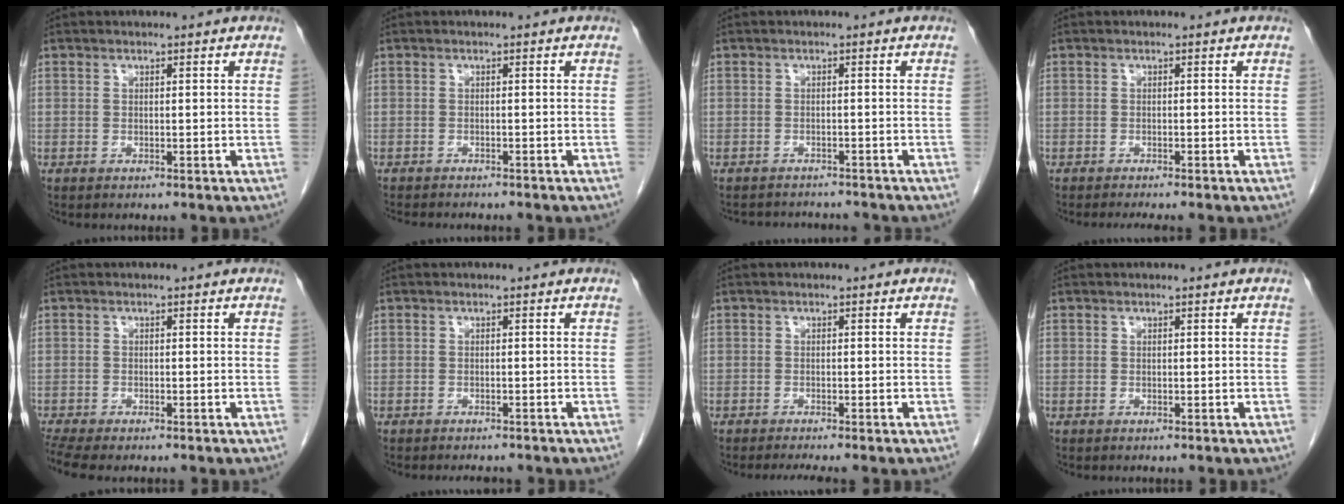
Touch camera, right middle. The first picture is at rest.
{"total": 6.8, "force": [-6.0, 1.5, 2.8], "torque": [-0.035, -0.005, -0.079]}
{"total": 6.3, "force": [-6.0, 1.6, 0.6], "torque": [-0.005, 0.011, -0.070]}
{"total": 3.4, "force": [-3.0, 0.2, 1.6], "torque": [-0.015, -0.005, -0.040]}
{"total": 4.4, "force": [-3.7, 0.8, 2.3], "torque": [-0.045, -0.008, -0.063]}
{"total": 3.0, "force": [-2.7, 0.9, 0.9], "torque": [-0.009, -0.003, -0.031]}
{"total": 2.9, "force": [-2.5, -0.3, 1.4], "torque": [-0.017, -0.006, -0.038]}
{"total": 0.0}